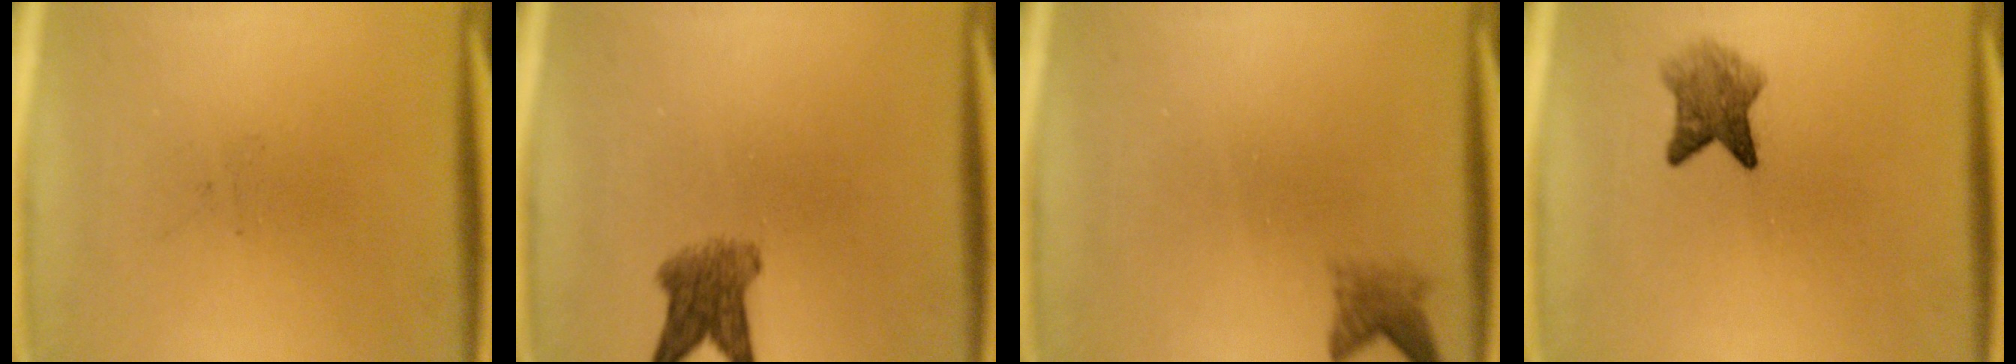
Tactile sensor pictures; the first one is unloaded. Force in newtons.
{"total": 4.8}
{"total": 2.2}
{"total": 4.2}